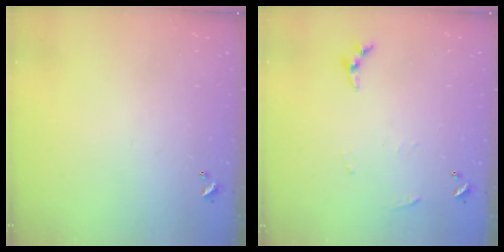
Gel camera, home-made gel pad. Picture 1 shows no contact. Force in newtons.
{"total": 4.6, "press": 4.6, "slide": 0.4}